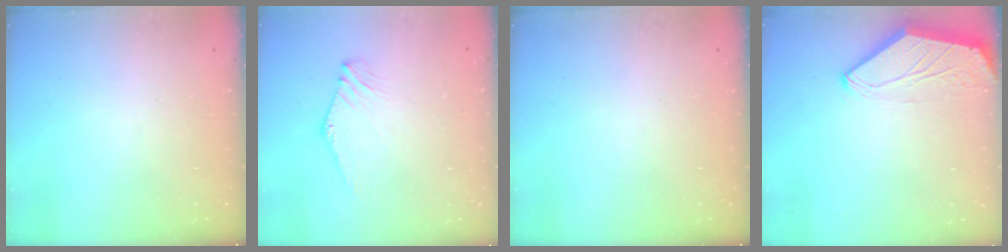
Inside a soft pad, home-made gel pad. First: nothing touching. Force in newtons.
{"total": 0.6, "press": 0.5, "slide": 0.3}
{"total": 0.0}
{"total": 0.0}